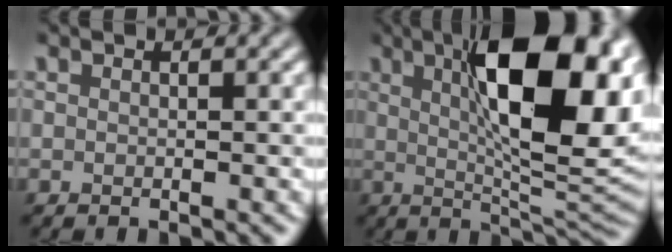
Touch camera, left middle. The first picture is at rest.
{"total": 14.2, "force": [3.4, 4.5, 13.1], "torque": [-0.179, 0.006, 0.048]}